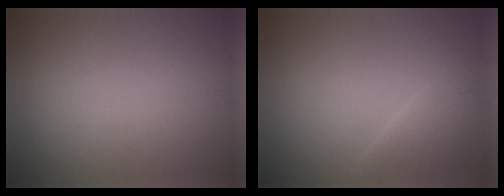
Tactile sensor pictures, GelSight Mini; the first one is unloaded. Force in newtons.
{"total": 2.2, "press": 2.1, "slide": 0.1}